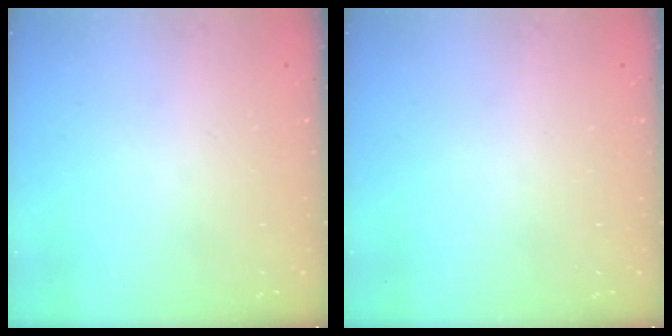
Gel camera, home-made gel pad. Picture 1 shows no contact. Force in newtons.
{"total": 0.0}